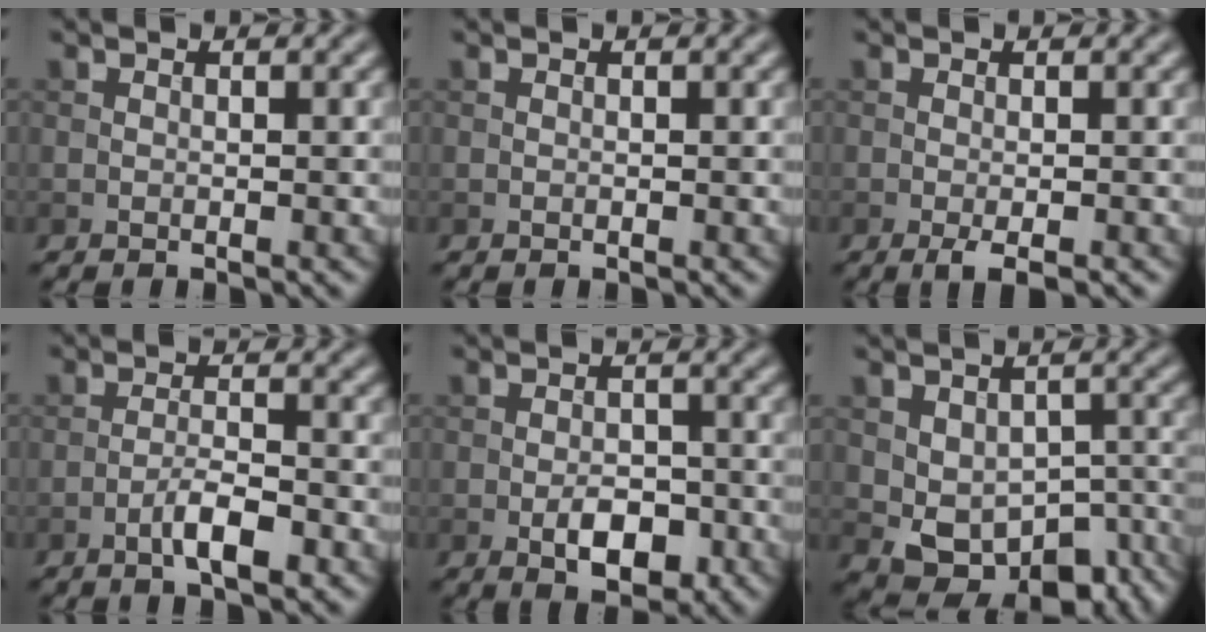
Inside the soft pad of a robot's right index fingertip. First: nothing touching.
{"total": 0.0}
{"total": 1.8, "force": [-0.8, 0.2, 1.5], "torque": [-0.027, -0.003, -0.016]}
{"total": 3.3, "force": [-1.7, 0.8, 2.7], "torque": [-0.051, 0.006, -0.034]}
{"total": 4.1, "force": [-1.6, 2.2, 3.1], "torque": [-0.046, -0.001, -0.025]}
{"total": 9.9, "force": [-4.1, 6.2, 6.6], "torque": [-0.089, -0.012, -0.044]}